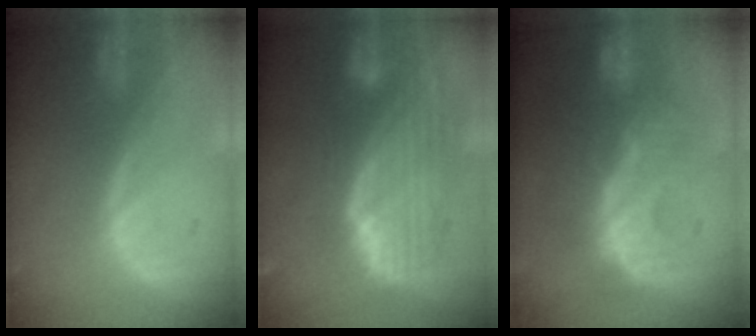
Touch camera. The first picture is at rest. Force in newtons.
{"total": 9.9, "press": 8.8, "slide": 4.5}
{"total": 9.1, "press": 8.9, "slide": 1.7}